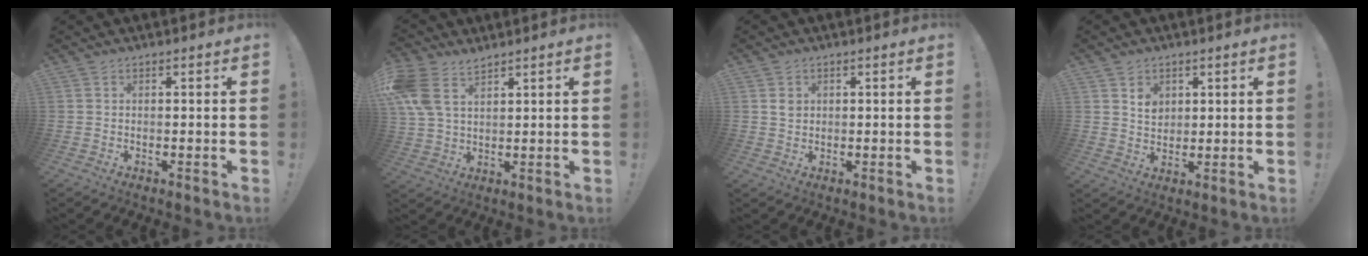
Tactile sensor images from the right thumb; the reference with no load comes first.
{"total": 10.0, "force": [5.7, 5.9, 5.7], "torque": [-0.123, -0.021, 0.114]}
{"total": 2.5, "force": [0.8, 2.3, 0.3], "torque": [0.014, -0.009, 0.011]}
{"total": 4.7, "force": [2.5, 3.7, 1.4], "torque": [-0.011, -0.018, 0.043]}